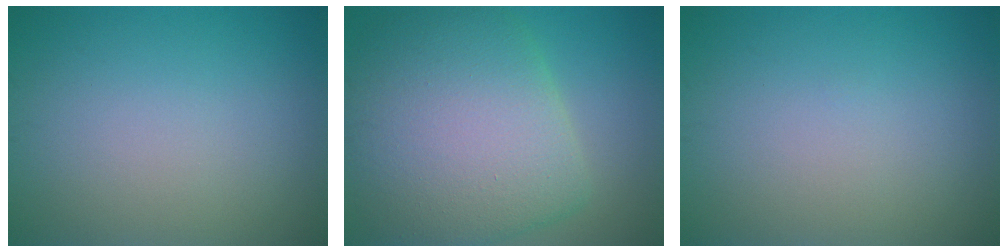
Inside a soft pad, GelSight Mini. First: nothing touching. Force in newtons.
{"total": 10.6, "press": 10.5, "slide": 0.6}
{"total": 0.0}